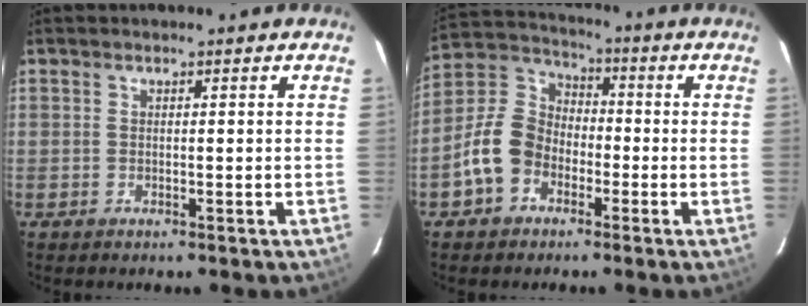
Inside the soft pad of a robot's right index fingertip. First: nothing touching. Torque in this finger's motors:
{"motor_torque": [-0.05, 0.10, -0.15, -0.11]}